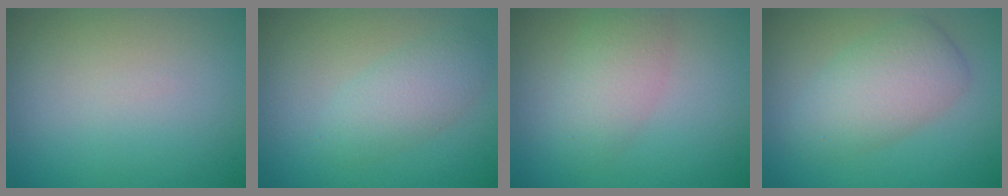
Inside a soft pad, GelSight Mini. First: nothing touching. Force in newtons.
{"total": 2.8, "press": 2.8, "slide": 0.1}
{"total": 3.1, "press": 3.1, "slide": 0.2}
{"total": 4.6, "press": 4.6, "slide": 0.0}